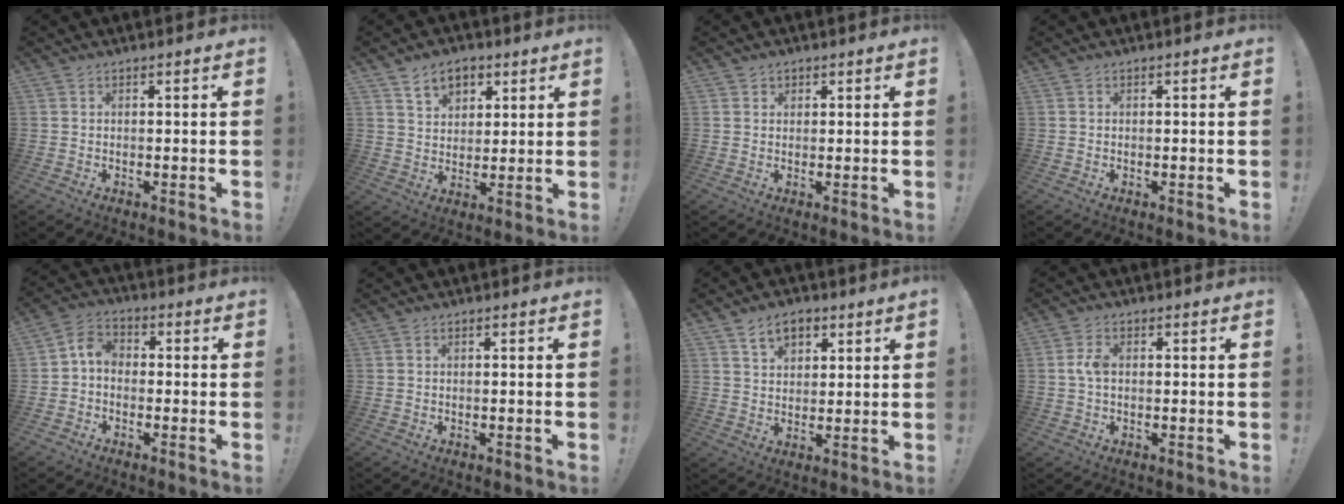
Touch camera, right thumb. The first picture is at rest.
{"total": 8.5, "force": [5.0, 5.8, 3.8], "torque": [-0.061, -0.017, 0.096]}
{"total": 1.3, "force": [0.9, 1.0, 0.0], "torque": [0.000, -0.002, 0.015]}
{"total": 0.0}
{"total": 5.3, "force": [-1.0, 3.9, 3.4], "torque": [-0.077, 0.013, -0.019]}
{"total": 0.0}
{"total": 7.1, "force": [4.2, 4.3, 3.9], "torque": [-0.061, -0.009, 0.078]}
{"total": 3.8, "force": [0.1, 2.3, 2.9], "torque": [-0.067, 0.009, 0.001]}